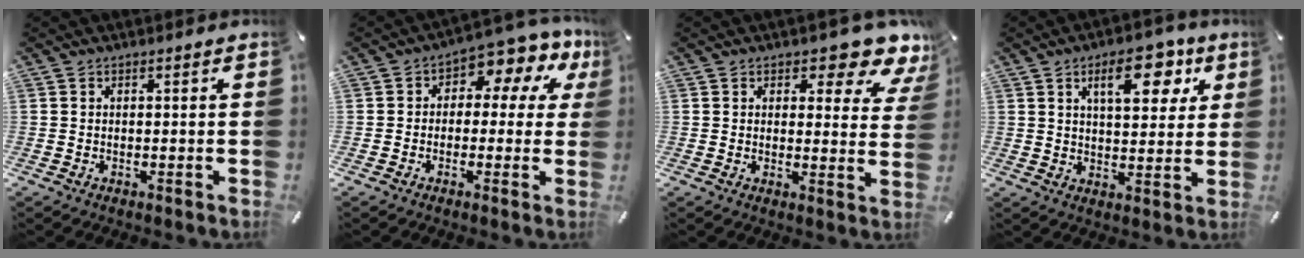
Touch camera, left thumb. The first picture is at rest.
{"total": 7.6, "force": [2.2, 4.9, 5.4], "torque": [-0.077, -0.015, 0.038]}
{"total": 7.6, "force": [5.7, 3.3, 3.8], "torque": [-0.036, -0.045, 0.093]}
{"total": 12.3, "force": [6.1, 6.2, 8.7], "torque": [-0.113, -0.014, 0.097]}